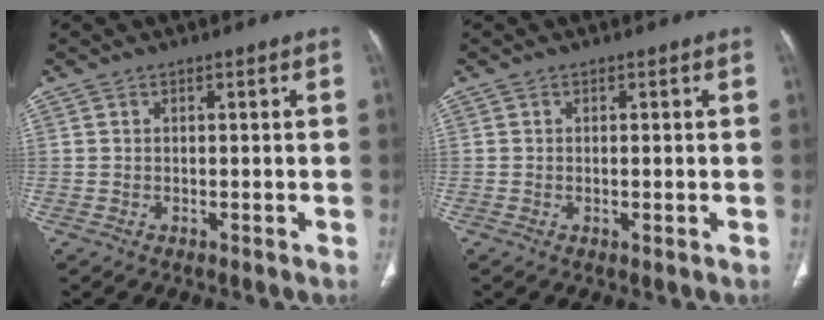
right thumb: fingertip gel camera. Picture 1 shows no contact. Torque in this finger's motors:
{"motor_torque": [-0.25, -0.59, -0.29, 0.31, -0.02]}